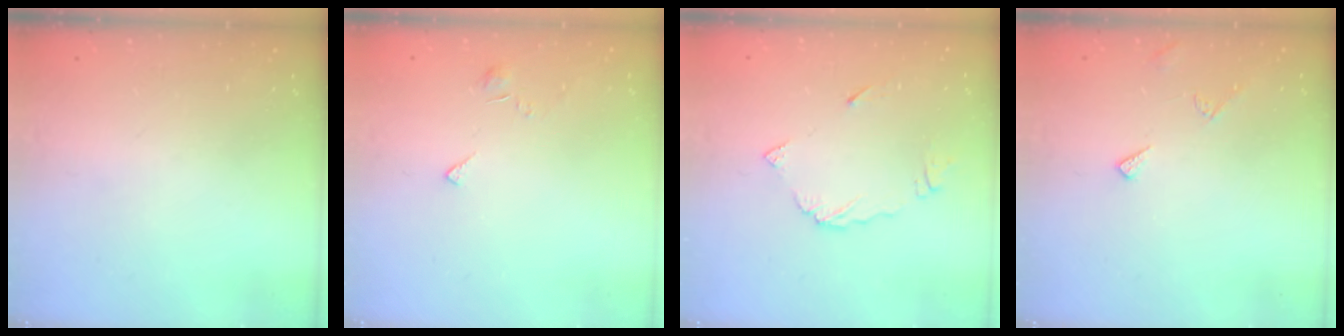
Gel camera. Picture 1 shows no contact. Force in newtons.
{"total": 2.7, "press": 2.6, "slide": 0.5}
{"total": 7.1, "press": 7.1, "slide": 0.9}
{"total": 5.6, "press": 5.5, "slide": 0.5}